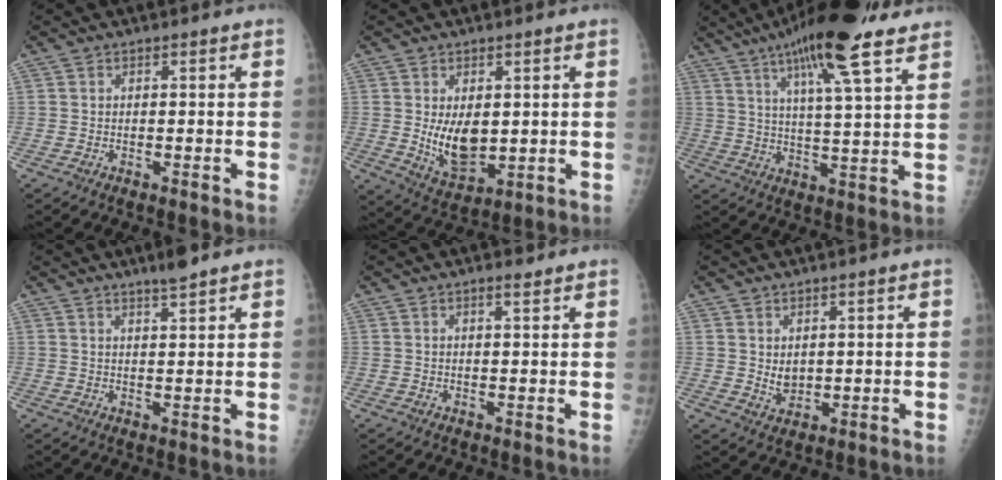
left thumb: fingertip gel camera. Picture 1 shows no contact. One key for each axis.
{"total": 8.4, "fx": 0.8, "fy": 4.8, "fz": 6.8, "tx": -0.091, "ty": -0.024, "tz": 0.032}
{"total": 17.4, "fx": 10.8, "fy": 3.2, "fz": 13.3, "tx": -0.204, "ty": -0.026, "tz": 0.172}
{"total": 3.6, "fx": 2.9, "fy": 0.1, "fz": 2.2, "tx": -0.035, "ty": -0.016, "tz": 0.050}
{"total": 1.9, "fx": 1.4, "fy": 0.4, "fz": 1.2, "tx": -0.016, "ty": -0.008, "tz": 0.022}
{"total": 3.5, "fx": 1.3, "fy": 2.1, "fz": 2.5, "tx": -0.033, "ty": -0.017, "tz": 0.032}